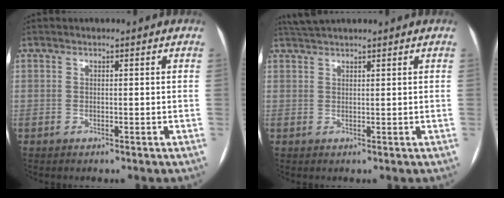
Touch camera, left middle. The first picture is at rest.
{"total": 3.5, "force": [3.2, 0.2, 1.3], "torque": [-0.024, 0.032, 0.061]}